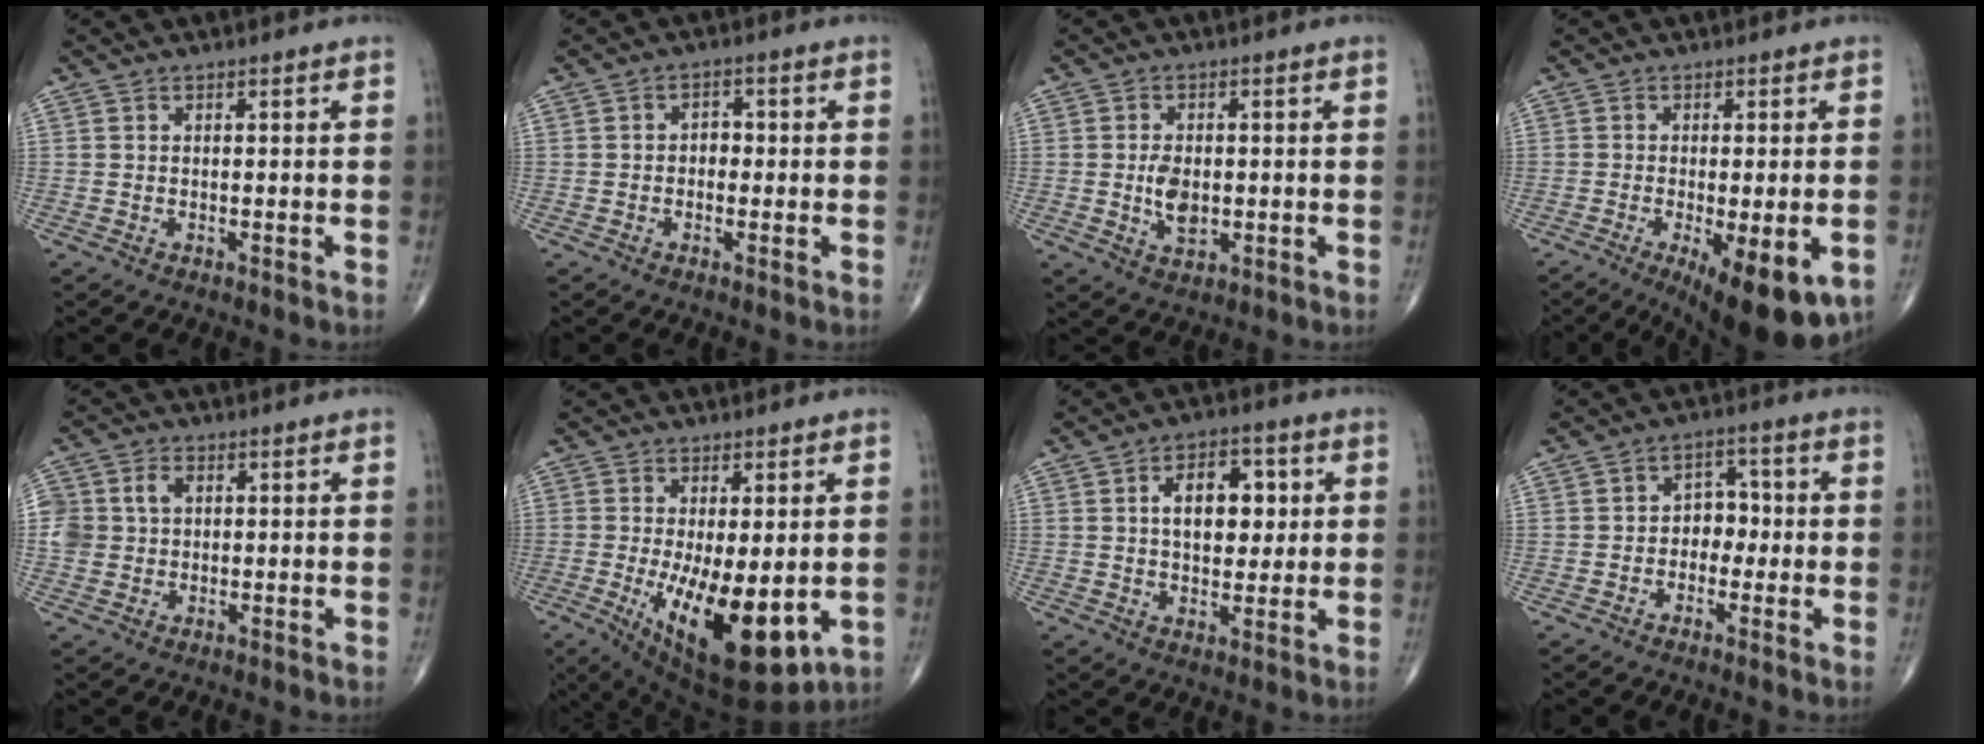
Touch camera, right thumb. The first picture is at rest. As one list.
[{"total": 2.6, "force": [-0.2, 2.0, 1.6], "torque": [-0.008, 0.011, -0.011]}, {"total": 5.3, "force": [-0.4, 3.2, 4.2], "torque": [-0.067, -0.005, -0.004]}, {"total": 14.0, "force": [-5.9, 4.6, 11.8], "torque": [-0.148, -0.012, -0.076]}, {"total": 7.6, "force": [1.3, 6.3, 4.0], "torque": [-0.082, 0.010, 0.026]}, {"total": 17.1, "force": [-3.7, 6.8, 15.3], "torque": [-0.237, -0.031, -0.033]}, {"total": 10.6, "force": [2.2, 6.5, 8.2], "torque": [-0.086, 0.002, 0.033]}, {"total": 5.1, "force": [-0.7, 4.0, 3.1], "torque": [-0.012, 0.020, -0.024]}]